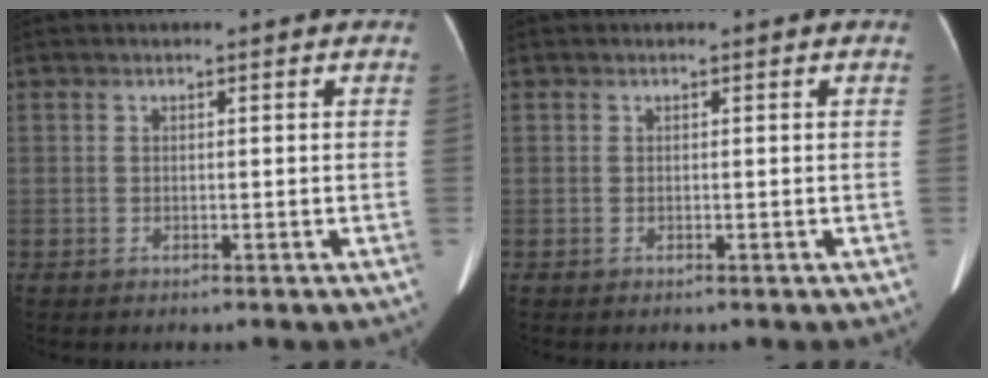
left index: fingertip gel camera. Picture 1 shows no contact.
{"total": 0.0}